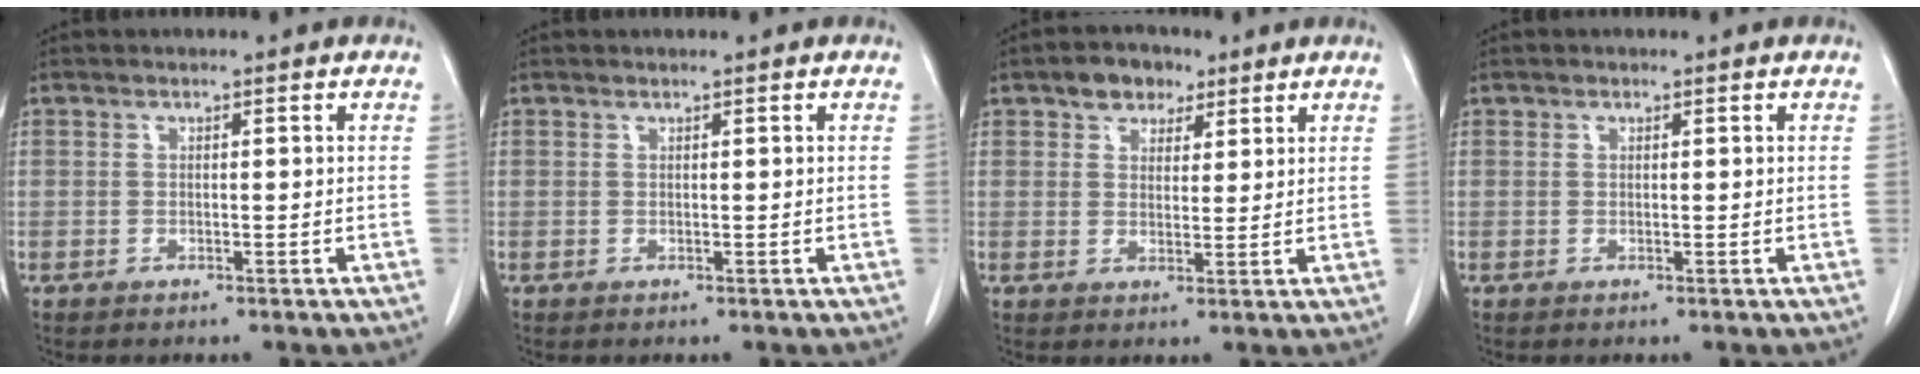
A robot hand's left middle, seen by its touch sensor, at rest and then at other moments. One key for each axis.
{"total": 0.0}
{"total": 4.8, "fx": 3.0, "fy": 3.1, "fz": 2.0, "tx": -0.029, "ty": 0.013, "tz": 0.052}
{"total": 0.0}